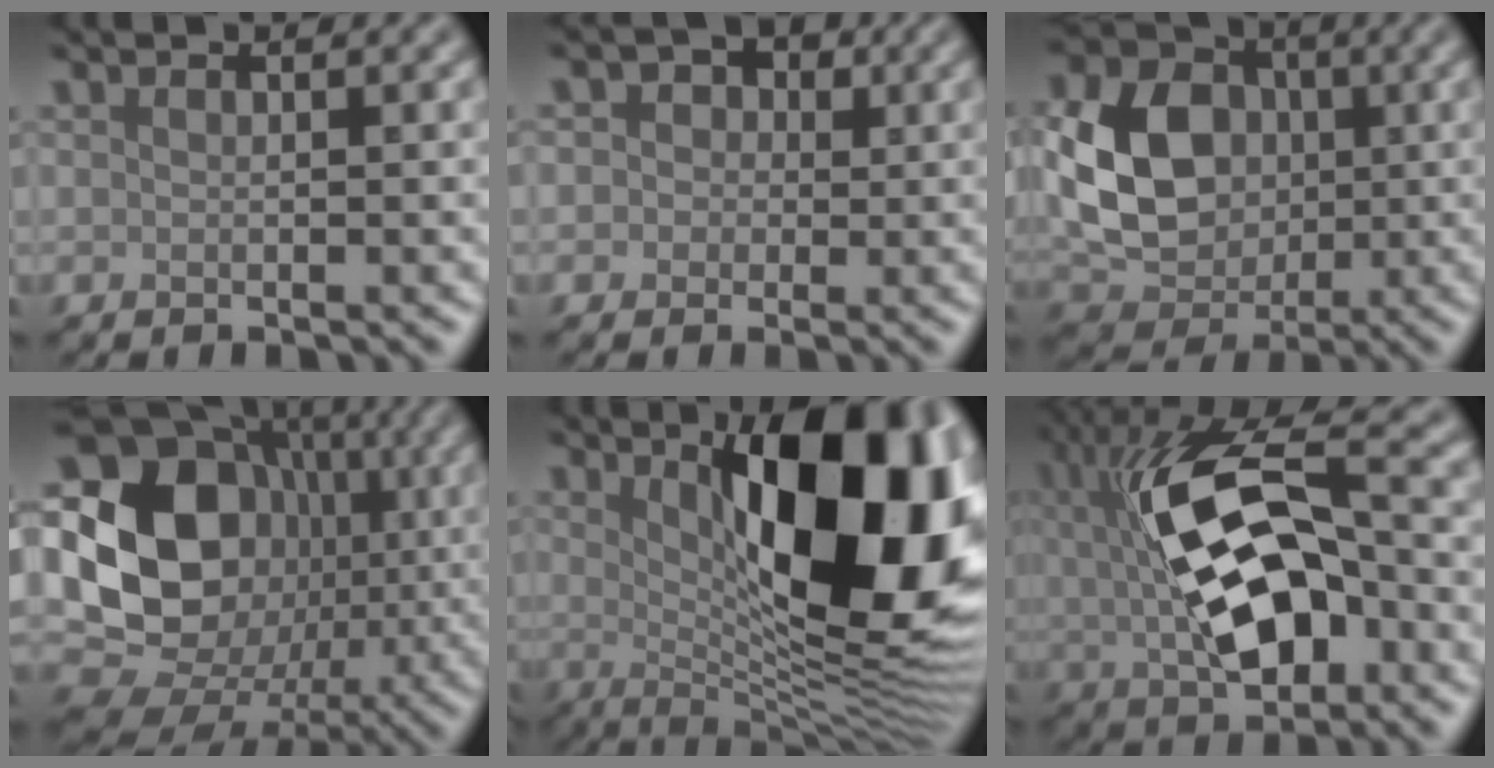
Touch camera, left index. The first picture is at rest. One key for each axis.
{"total": 4.6, "fx": 1.4, "fy": 3.9, "fz": 1.8, "tx": -0.001, "ty": 0.024, "tz": -0.006}
{"total": 8.6, "fx": 0.2, "fy": 6.8, "fz": 5.2, "tx": -0.115, "ty": 0.002, "tz": 0.003}
{"total": 15.6, "fx": -0.1, "fy": 13.0, "fz": 8.7, "tx": -0.146, "ty": -0.001, "tz": -0.013}
{"total": 14.5, "fx": 3.1, "fy": 5.1, "fz": 13.2, "tx": -0.161, "ty": 0.006, "tz": 0.042}
{"total": 11.9, "fx": 0.7, "fy": 5.6, "fz": 10.5, "tx": -0.182, "ty": 0.012, "tz": 0.009}